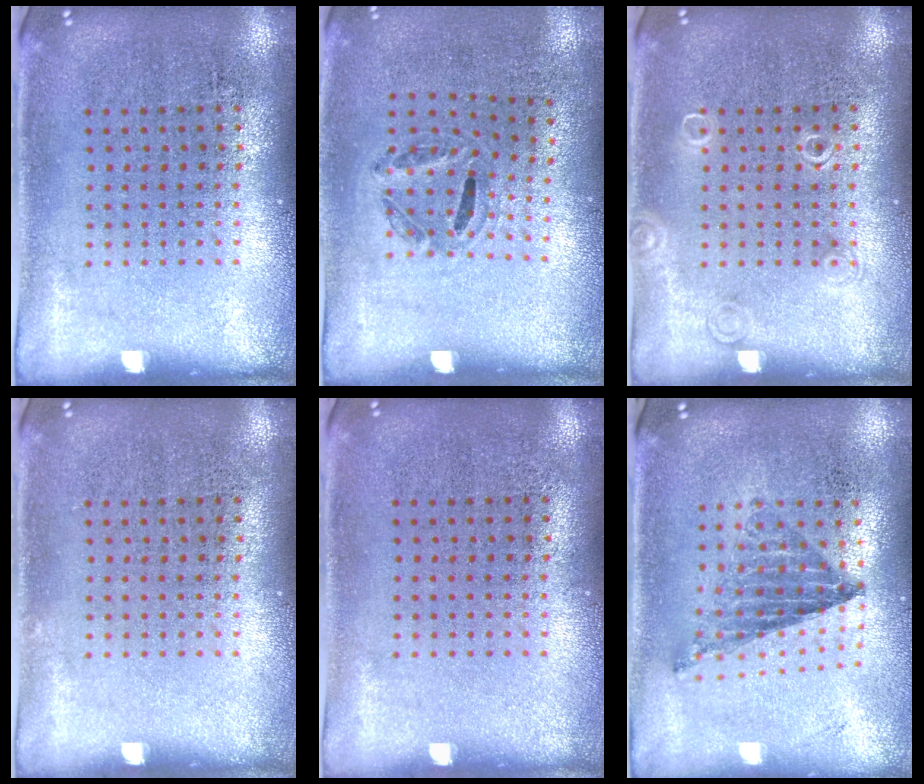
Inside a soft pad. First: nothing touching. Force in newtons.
{"total": 1.1, "press": 0.6, "slide": 0.9}
{"total": 1.0, "press": 1.0, "slide": 0.3}
{"total": 0.0}
{"total": 0.0}
{"total": 0.8, "press": 0.8, "slide": 0.1}